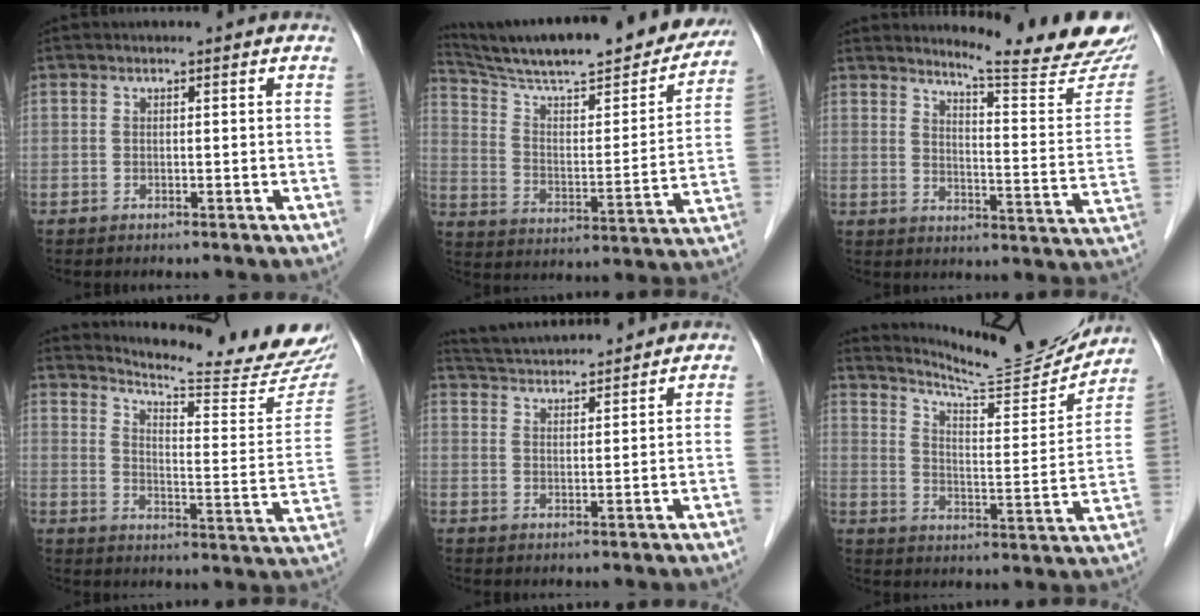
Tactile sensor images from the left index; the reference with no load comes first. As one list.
[{"total": 27.5, "force": [24.2, 3.8, 12.5], "torque": [-0.202, -0.035, 0.339]}, {"total": 17.3, "force": [16.3, -0.2, 6.0], "torque": [-0.083, -0.109, 0.192]}, {"total": 20.3, "force": [19.5, 0.2, 5.6], "torque": [-0.092, -0.107, 0.240]}, {"total": 9.8, "force": [9.4, 0.6, 2.4], "torque": [-0.053, 0.030, 0.152]}, {"total": 16.9, "force": [16.3, 0.4, 4.5], "torque": [-0.080, -0.052, 0.231]}]